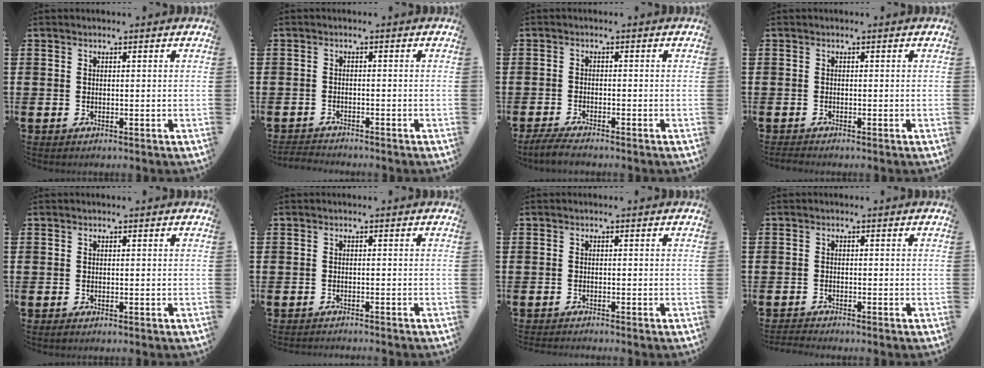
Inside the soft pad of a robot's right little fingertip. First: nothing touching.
{"total": 1.5, "force": [-1.5, 0.0, -0.1], "torque": [-0.003, 0.002, -0.032]}
{"total": 2.0, "force": [-1.8, 0.1, 1.0], "torque": [-0.016, 0.006, -0.034]}
{"total": 0.6, "force": [-0.6, 0.0, 0.2], "torque": [-0.004, -0.001, -0.012]}
{"total": 0.0}
{"total": 0.8, "force": [-0.8, -0.1, -0.1], "torque": [0.001, -0.001, -0.016]}
{"total": 0.6, "force": [-0.6, -0.1, 0.0], "torque": [-0.001, -0.003, -0.013]}
{"total": 1.0, "force": [-1.0, -0.1, 0.1], "torque": [-0.003, 0.000, -0.019]}